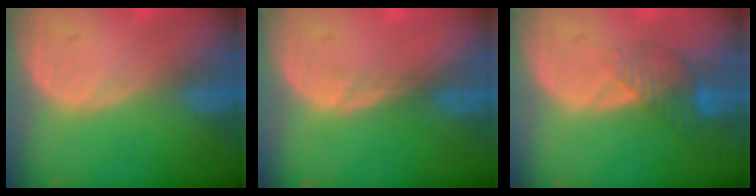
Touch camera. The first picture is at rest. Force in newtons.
{"total": 1.1, "press": 0.9, "slide": 0.7}
{"total": 4.4, "press": 3.7, "slide": 2.3}